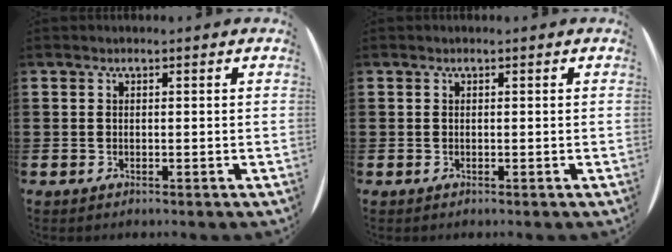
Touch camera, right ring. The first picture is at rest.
{"total": 0.0}